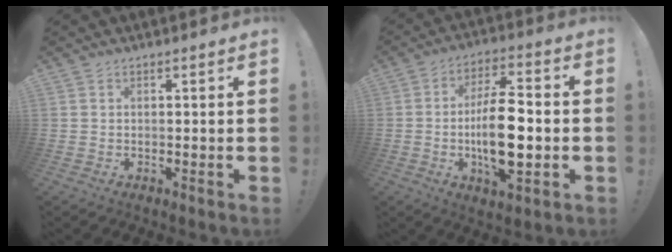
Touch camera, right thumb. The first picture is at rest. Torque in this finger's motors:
{"motor_torque": [0.79, 1.30, 0.54, 0.43, 0.44]}